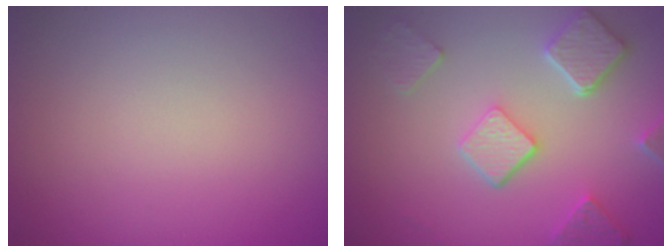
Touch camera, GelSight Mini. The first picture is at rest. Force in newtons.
{"total": 5.0, "press": 3.9, "slide": 3.2}